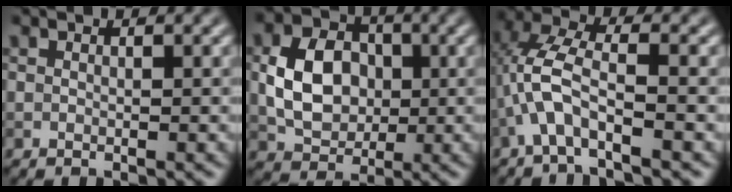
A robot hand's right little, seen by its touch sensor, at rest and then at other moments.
{"total": 5.9, "force": [0.0, 4.6, 3.8], "torque": [-0.074, 0.004, 0.000]}
{"total": 4.8, "force": [-1.9, 1.5, 4.1], "torque": [-0.091, 0.015, -0.043]}